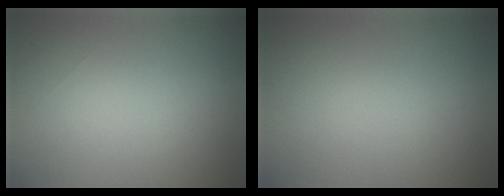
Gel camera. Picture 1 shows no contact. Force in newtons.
{"total": 0.0}